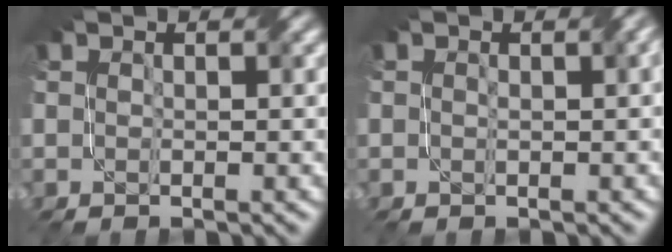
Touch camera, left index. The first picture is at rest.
{"total": 1.3, "force": [0.0, 0.2, 1.3], "torque": [-0.018, 0.001, 0.003]}